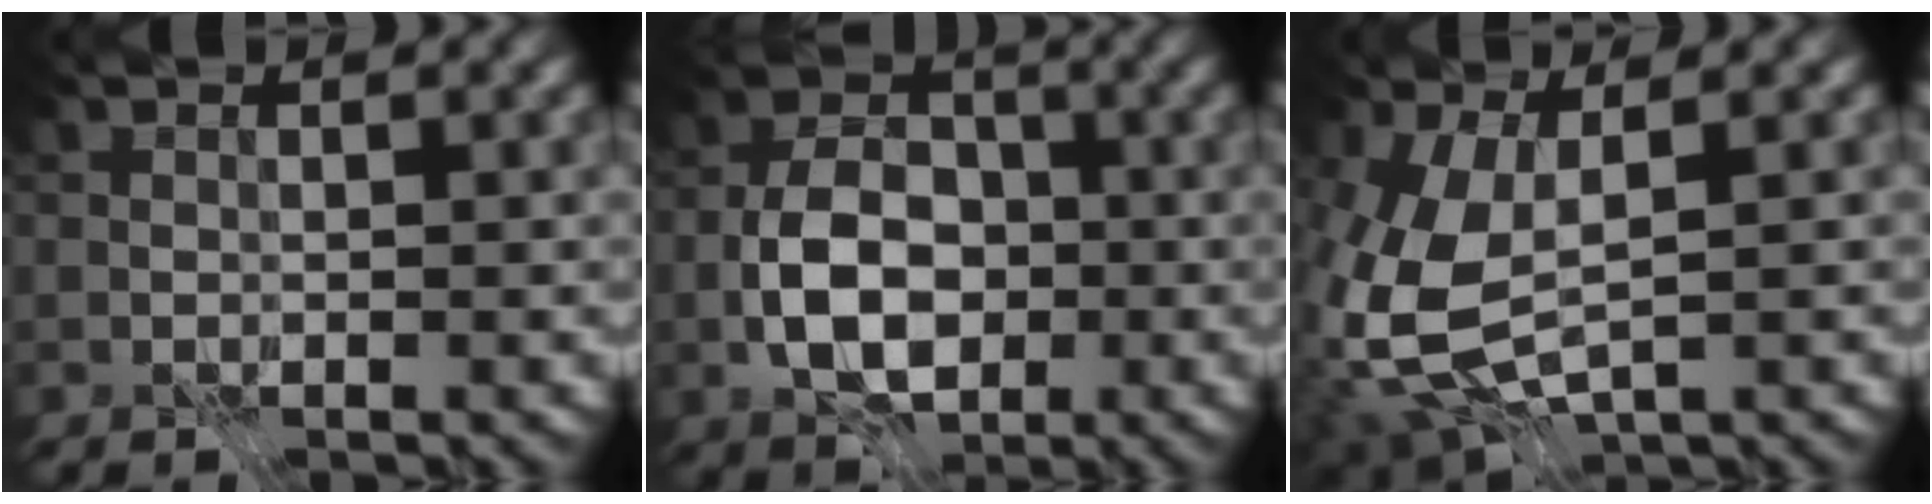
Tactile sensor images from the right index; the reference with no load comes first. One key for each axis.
{"total": 6.9, "fx": -2.2, "fy": 4.3, "fz": 4.9, "tx": -0.084, "ty": 0.005, "tz": -0.047}
{"total": 8.9, "fx": -1.4, "fy": 4.7, "fz": 7.4, "tx": -0.185, "ty": -0.026, "tz": -0.015}